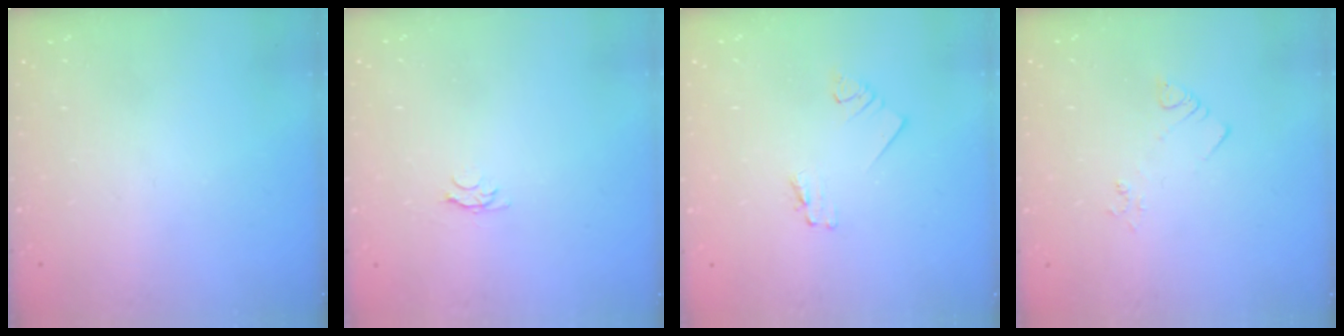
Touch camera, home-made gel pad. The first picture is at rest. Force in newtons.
{"total": 3.3, "press": 3.2, "slide": 0.5}
{"total": 1.7, "press": 1.7, "slide": 0.3}
{"total": 2.4, "press": 2.4, "slide": 0.4}